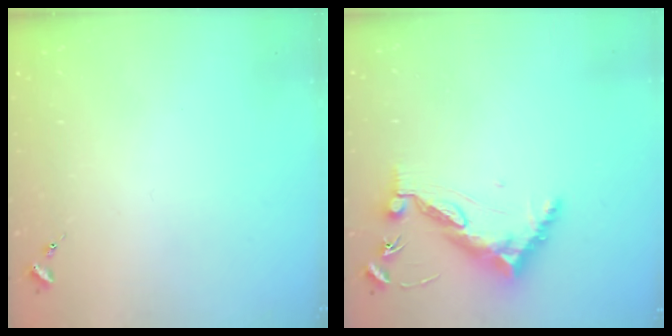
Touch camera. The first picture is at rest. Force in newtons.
{"total": 12.1, "press": 12.0, "slide": 1.2}